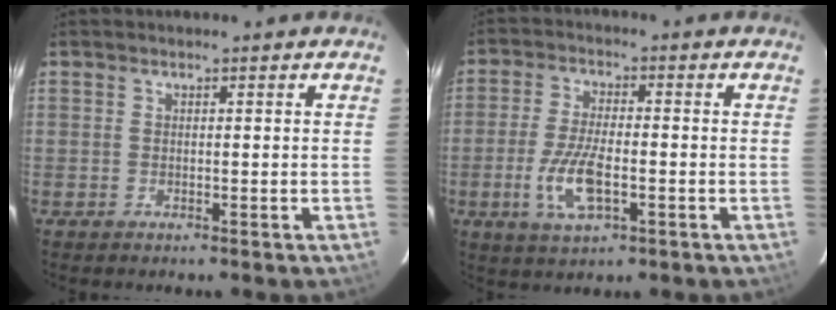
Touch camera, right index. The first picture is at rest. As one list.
[{"total": 9.1, "force": [-2.8, 3.4, 7.9], "torque": [-0.168, -0.007, -0.052]}]